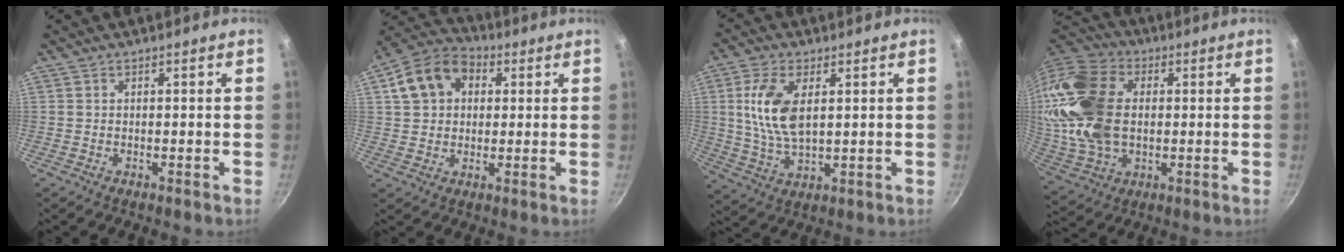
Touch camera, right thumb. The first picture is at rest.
{"total": 12.4, "force": [3.4, 9.5, 7.3], "torque": [-0.105, 0.023, 0.042]}
{"total": 10.8, "force": [2.4, 5.4, 9.0], "torque": [-0.174, -0.009, 0.051]}
{"total": 21.6, "force": [1.9, 14.8, 15.7], "torque": [-0.300, 0.014, 0.038]}